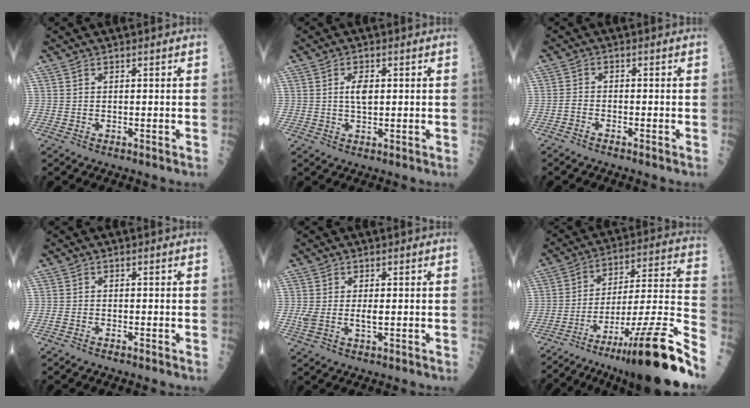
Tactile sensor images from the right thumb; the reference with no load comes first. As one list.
[{"total": 3.3, "force": [0.5, 1.6, 2.9], "torque": [-0.048, -0.002, 0.009]}, {"total": 1.4, "force": [-1.1, 0.3, 0.8], "torque": [-0.025, 0.011, -0.023]}, {"total": 0.8, "force": [-0.6, 0.0, 0.4], "torque": [-0.017, 0.006, -0.011]}, {"total": 3.8, "force": [-0.2, 1.5, 3.5], "torque": [-0.083, 0.000, -0.002]}, {"total": 28.8, "force": [-19.5, 2.2, 21.0], "torque": [-0.267, 0.074, -0.309]}]